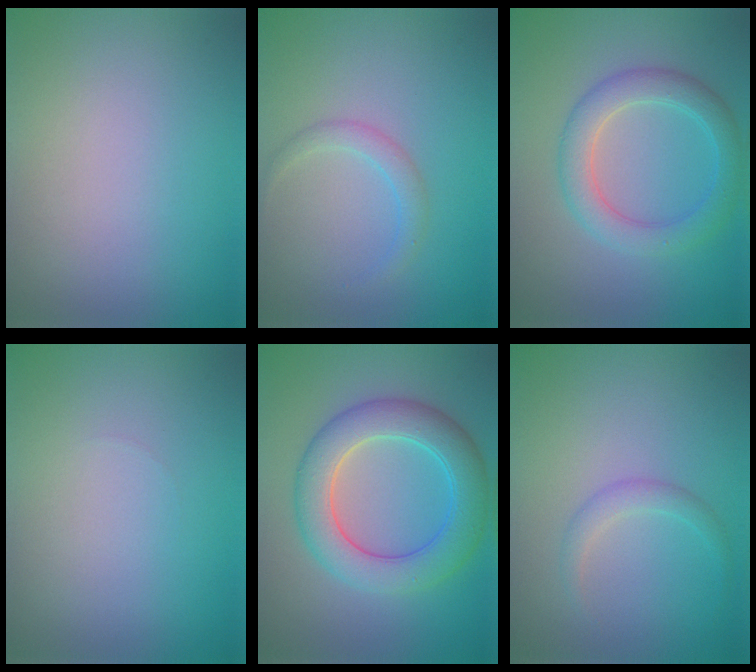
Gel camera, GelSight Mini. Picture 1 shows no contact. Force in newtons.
{"total": 1.5, "press": 1.5, "slide": 0.1}
{"total": 4.1, "press": 4.0, "slide": 0.2}
{"total": 0.0}
{"total": 6.6, "press": 6.6, "slide": 0.2}
{"total": 1.4, "press": 1.3, "slide": 0.1}